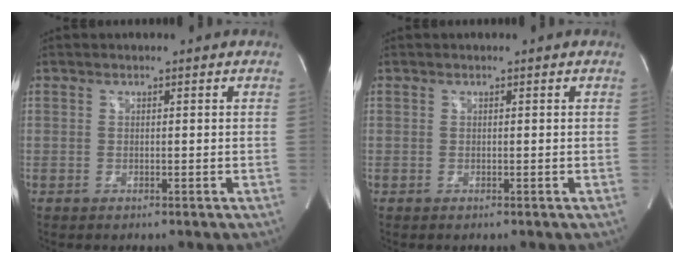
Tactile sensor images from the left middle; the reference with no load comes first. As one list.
[{"total": 0.0}]